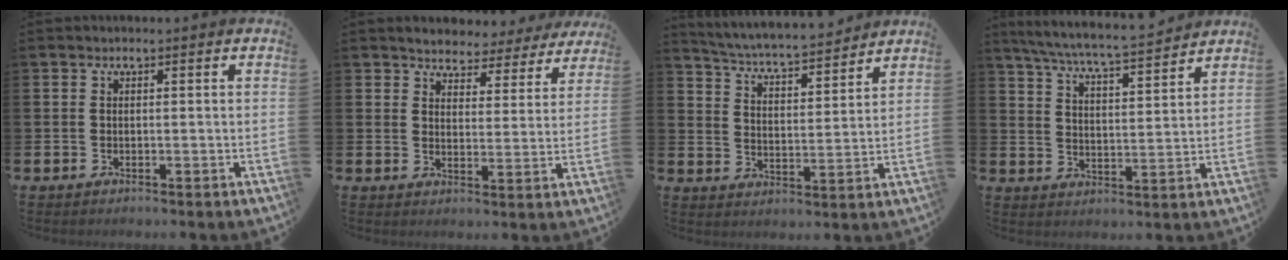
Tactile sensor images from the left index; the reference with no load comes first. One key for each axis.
{"total": 3.8, "fx": 3.6, "fy": 1.1, "fz": 0.0, "tx": -0.020, "ty": -0.027, "tz": 0.060}
{"total": 5.6, "fx": 5.5, "fy": 0.2, "fz": 1.3, "tx": -0.053, "ty": -0.044, "tz": 0.091}
{"total": 6.8, "fx": 6.5, "fy": 0.0, "fz": 2.1, "tx": -0.068, "ty": -0.046, "tz": 0.112}